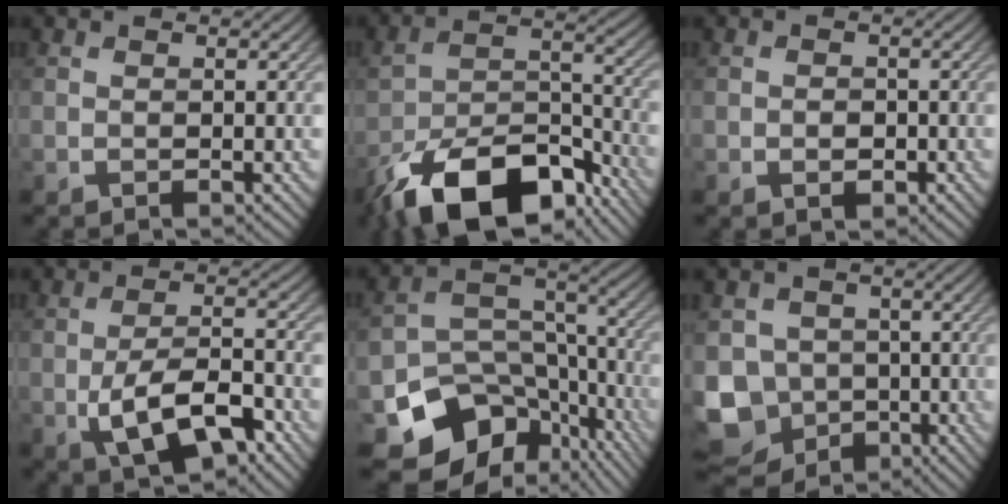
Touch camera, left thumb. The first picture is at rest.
{"total": 15.5, "force": [-10.9, 6.3, 9.0], "torque": [-0.170, -0.015, -0.194]}
{"total": 1.6, "force": [-0.5, 1.2, 0.8], "torque": [-0.012, -0.006, -0.009]}
{"total": 8.3, "force": [-3.2, 3.8, 6.6], "torque": [-0.125, -0.004, -0.058]}
{"total": 12.9, "force": [-6.9, 9.2, 5.7], "torque": [-0.121, -0.037, -0.106]}
{"total": 11.5, "force": [-3.5, 10.2, 3.9], "torque": [-0.123, -0.037, -0.082]}